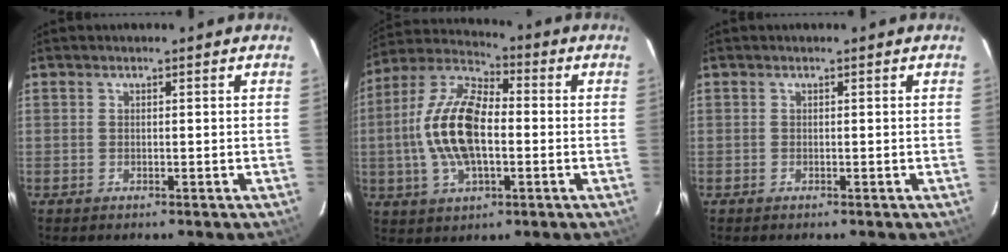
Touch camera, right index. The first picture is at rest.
{"total": 15.8, "force": [-1.3, 7.4, 13.9], "torque": [-0.286, 0.012, -0.030]}
{"total": 0.0}